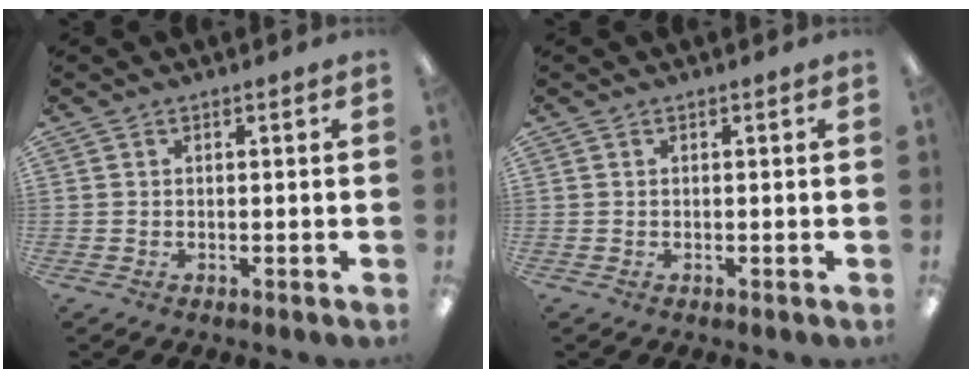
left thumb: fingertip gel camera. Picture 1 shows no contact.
{"total": 0.0}